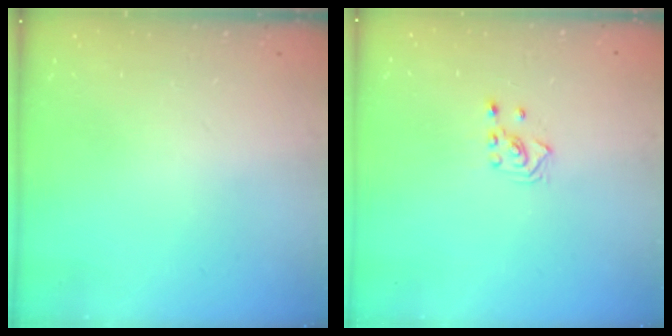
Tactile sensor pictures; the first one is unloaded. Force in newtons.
{"total": 2.5, "press": 2.3, "slide": 1.0}